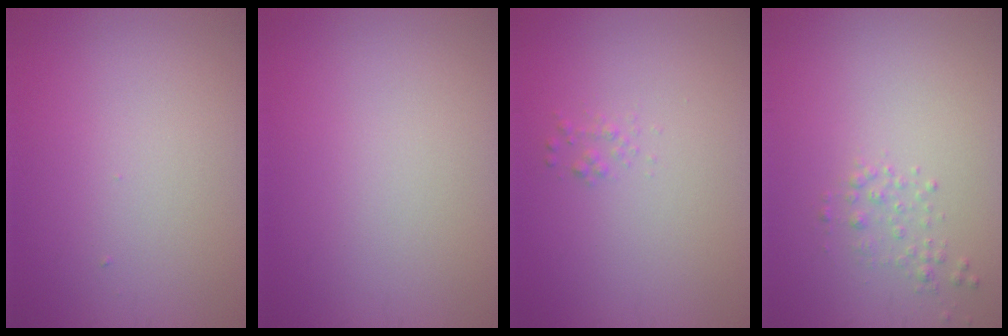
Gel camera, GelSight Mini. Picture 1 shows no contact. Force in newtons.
{"total": 0.0}
{"total": 0.7, "press": 0.7, "slide": 0.0}
{"total": 1.0, "press": 1.0, "slide": 0.0}